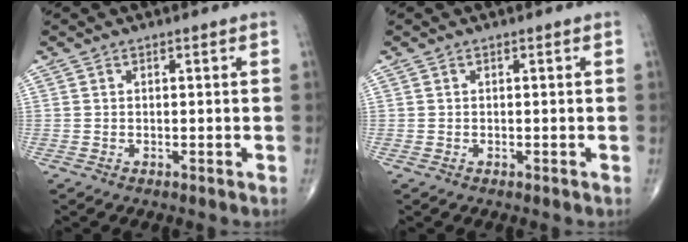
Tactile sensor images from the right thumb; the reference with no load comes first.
{"total": 0.0}